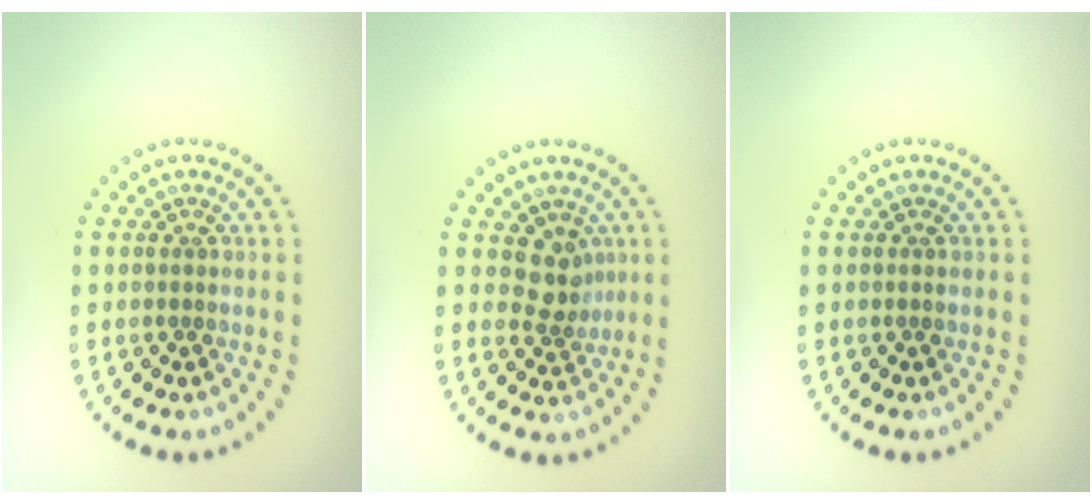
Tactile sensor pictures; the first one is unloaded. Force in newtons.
{"total": 2.4, "press": 1.8, "slide": 1.6}
{"total": 0.0}